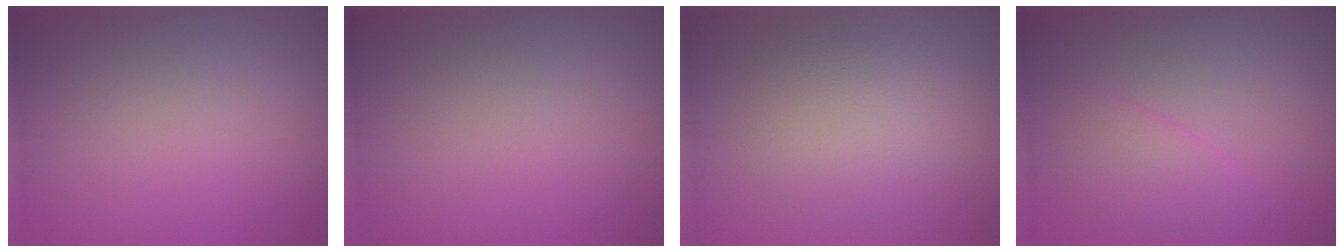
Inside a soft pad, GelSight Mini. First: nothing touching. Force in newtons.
{"total": 0.0}
{"total": 3.9, "press": 3.9, "slide": 0.4}
{"total": 2.5, "press": 2.5, "slide": 0.2}